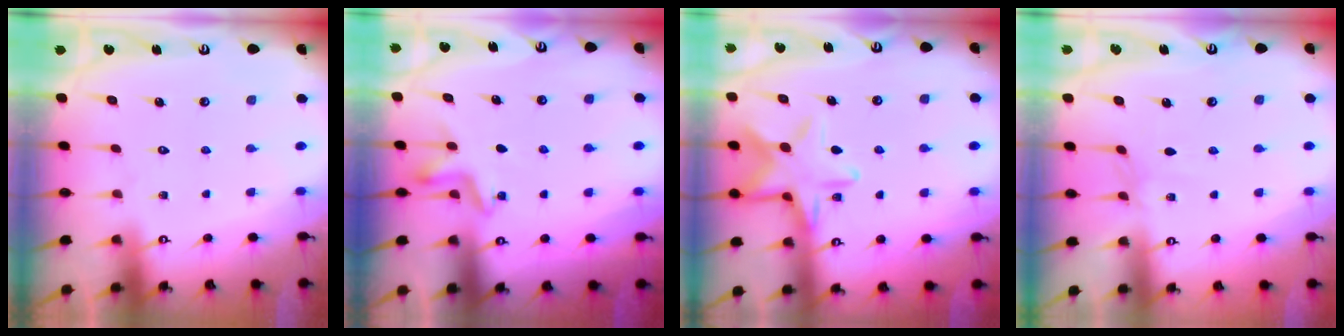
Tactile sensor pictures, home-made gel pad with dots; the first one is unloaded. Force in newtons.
{"total": 4.3, "press": 4.1, "slide": 1.3}
{"total": 14.4, "press": 14.4, "slide": 1.1}
{"total": 2.1, "press": 2.1, "slide": 0.5}